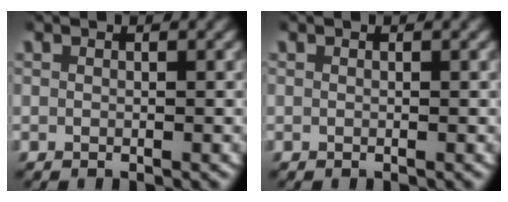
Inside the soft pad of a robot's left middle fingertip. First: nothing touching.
{"total": 0.0}